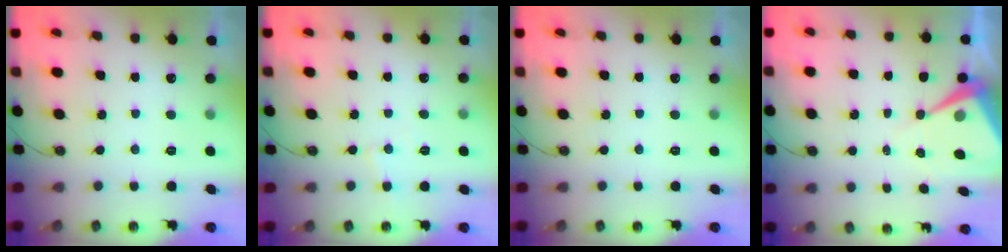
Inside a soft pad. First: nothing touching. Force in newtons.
{"total": 4.0, "press": 3.9, "slide": 0.6}
{"total": 0.0}
{"total": 8.8, "press": 8.7, "slide": 0.9}